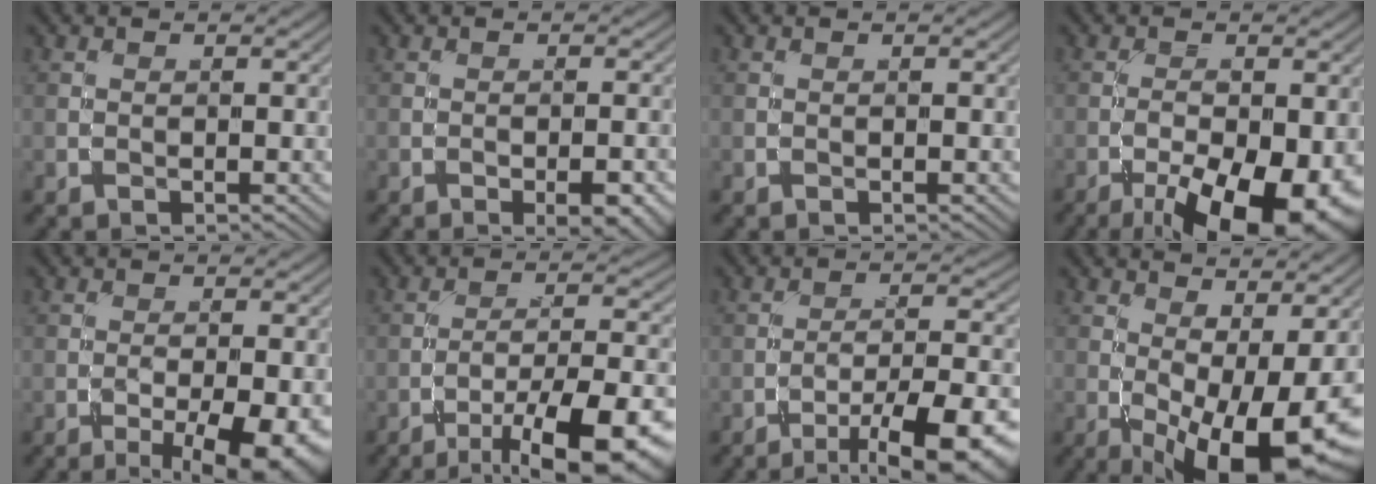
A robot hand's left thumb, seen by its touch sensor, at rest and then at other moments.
{"total": 4.7, "force": [-2.3, 1.6, 3.7], "torque": [-0.050, 0.007, -0.024]}
{"total": 0.0}
{"total": 14.0, "force": [-7.1, 5.4, 10.8], "torque": [-0.164, -0.033, -0.095]}
{"total": 7.8, "force": [-3.3, 2.1, 6.7], "torque": [-0.106, -0.009, -0.038]}
{"total": 15.1, "force": [-9.2, 4.3, 11.2], "torque": [-0.166, -0.008, -0.131]}
{"total": 13.6, "force": [-8.6, 3.6, 9.9], "torque": [-0.142, -0.001, -0.116]}
{"total": 13.6, "force": [-3.6, 4.8, 12.2], "torque": [-0.182, -0.008, -0.045]}